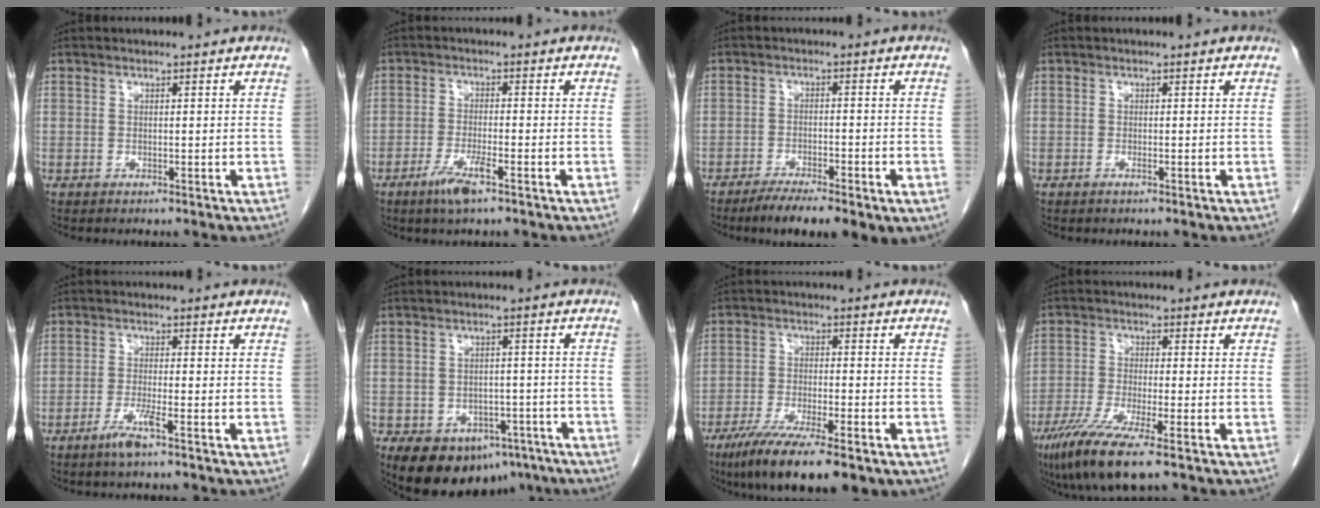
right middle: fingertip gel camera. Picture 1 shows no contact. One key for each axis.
{"total": 4.6, "fx": -2.8, "fy": 0.3, "fz": 3.6, "tx": -0.074, "ty": -0.008, "tz": -0.054}
{"total": 9.7, "fx": -5.9, "fy": 2.5, "fz": 7.2, "tx": -0.108, "ty": -0.010, "tz": -0.090}
{"total": 0.5, "fx": -0.3, "fy": 0.0, "fz": 0.4, "tx": -0.009, "ty": 0.000, "tz": -0.005}
{"total": 3.5, "fx": -2.2, "fy": -0.3, "fz": 2.7, "tx": -0.057, "ty": -0.007, "tz": -0.046}
{"total": 13.0, "fx": -8.0, "fy": 8.2, "fz": 6.2, "tx": -0.105, "ty": 0.009, "tz": -0.105}
{"total": 13.0, "fx": -8.8, "fy": 2.4, "fz": 9.3, "tx": -0.156, "ty": -0.029, "tz": -0.140}
{"total": 9.3, "fx": -5.8, "fy": 0.5, "fz": 7.2, "tx": -0.141, "ty": -0.025, "tz": -0.103}